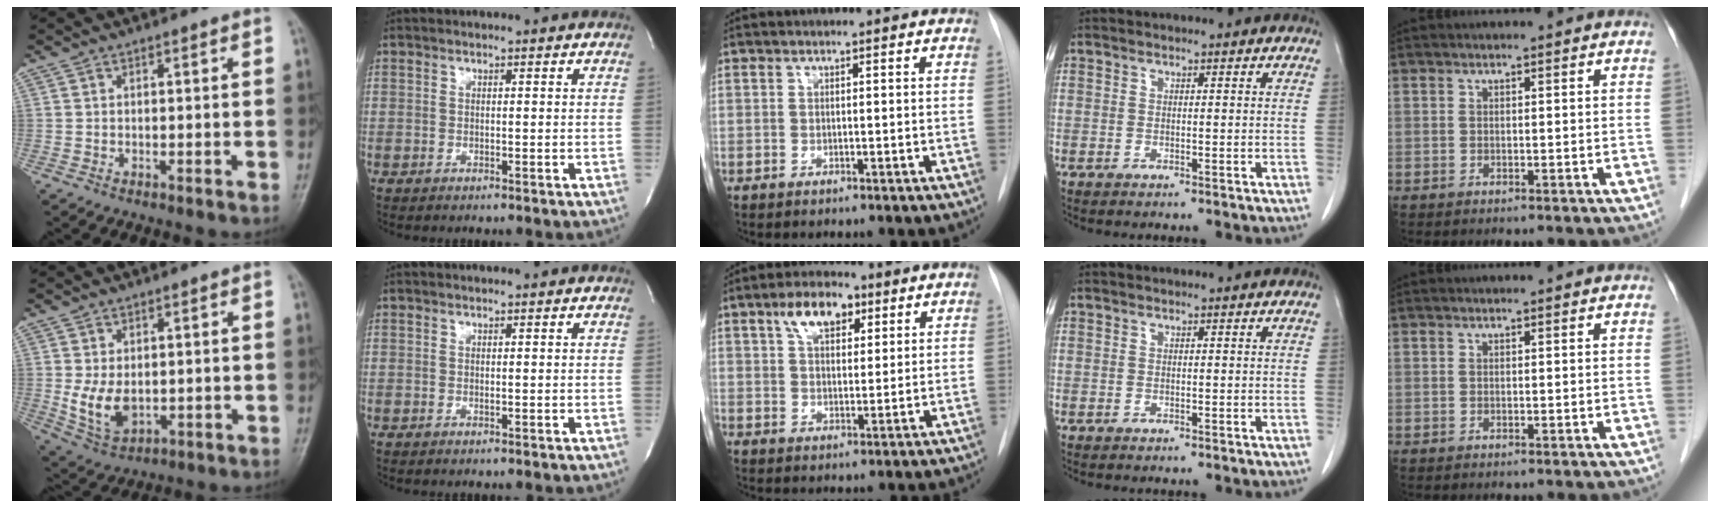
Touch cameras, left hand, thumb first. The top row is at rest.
{"thumb": {"total": 7.5, "force": [-0.3, 4.9, 5.6], "torque": [-0.095, -0.012, 0.010]}, "index": {"total": 0.5, "force": [0.4, 0.0, 0.3], "torque": [-0.002, 0.001, 0.005]}, "middle": {"total": 7.4, "force": [3.8, 3.8, 5.0], "torque": [-0.087, 0.019, 0.064]}}